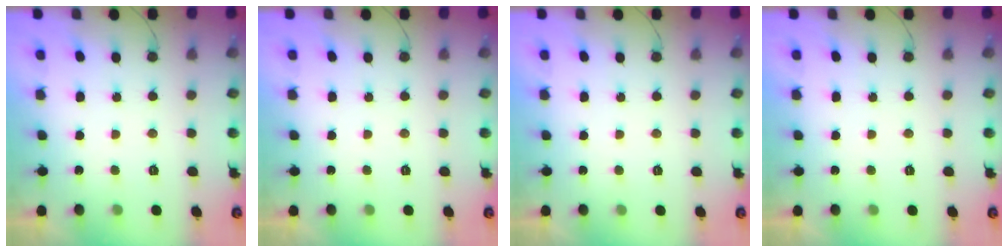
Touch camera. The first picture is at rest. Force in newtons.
{"total": 0.0}
{"total": 1.7, "press": 1.7, "slide": 0.0}
{"total": 1.8, "press": 1.7, "slide": 0.1}